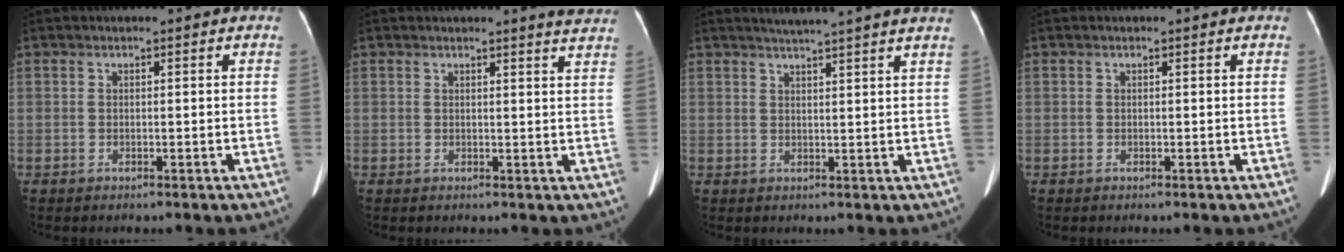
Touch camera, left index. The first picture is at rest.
{"total": 5.3, "force": [5.2, -0.2, 1.3], "torque": [-0.011, -0.039, 0.030]}
{"total": 9.6, "force": [8.5, -1.0, 4.4], "torque": [-0.064, -0.008, 0.090]}
{"total": 0.0}